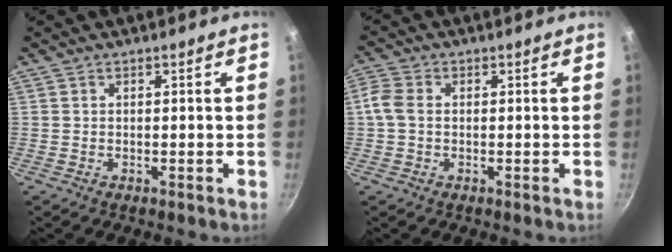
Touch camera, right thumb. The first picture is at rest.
{"total": 4.0, "force": [-0.1, 2.9, 2.7], "torque": [-0.063, 0.010, -0.011]}